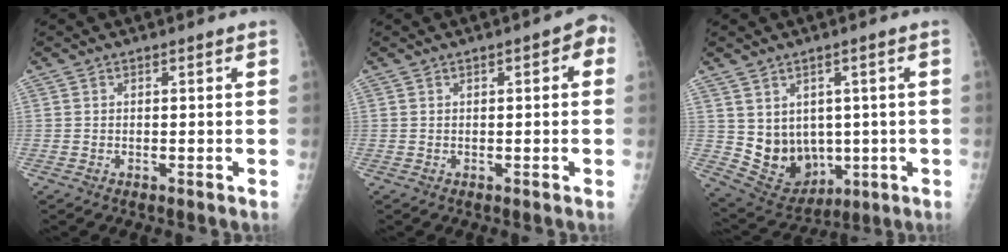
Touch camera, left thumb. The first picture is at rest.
{"total": 3.5, "force": [0.7, 1.5, 3.1], "torque": [-0.027, 0.011, 0.002]}
{"total": 10.3, "force": [0.4, 8.7, 5.6], "torque": [-0.057, -0.008, 0.043]}